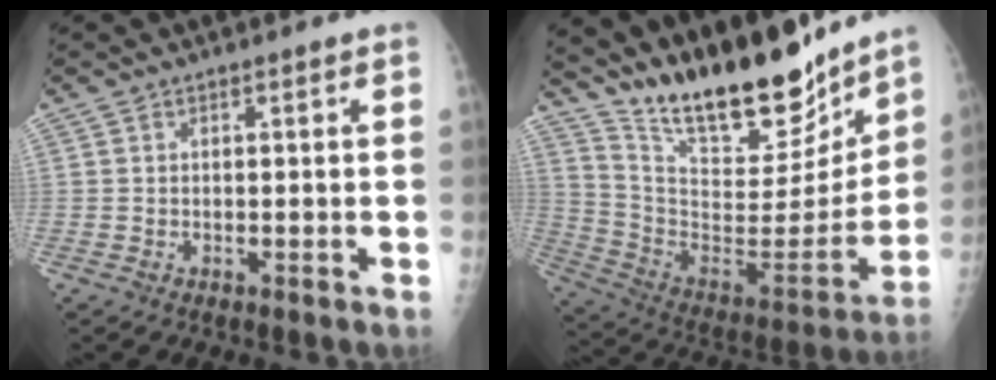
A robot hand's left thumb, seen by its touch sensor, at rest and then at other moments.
{"total": 24.8, "force": [20.5, 7.4, 11.7], "torque": [-0.158, -0.105, 0.341]}